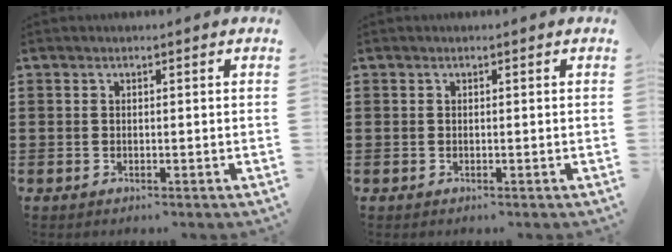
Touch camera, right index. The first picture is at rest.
{"total": 0.0}